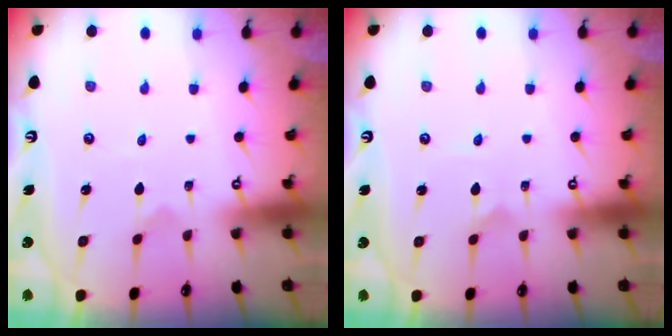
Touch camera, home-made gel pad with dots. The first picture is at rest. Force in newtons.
{"total": 0.0}